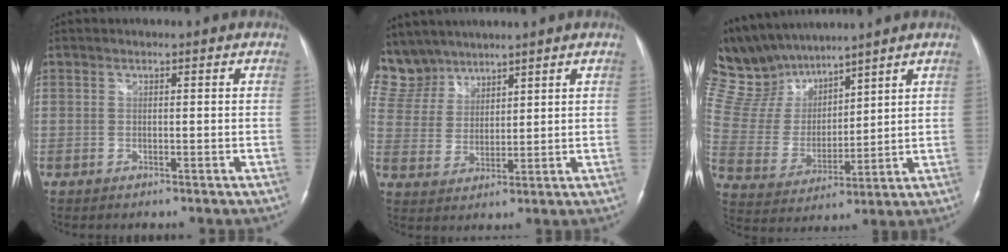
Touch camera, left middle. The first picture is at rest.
{"total": 9.8, "force": [8.6, 4.8, 0.5], "torque": [-0.026, 0.017, 0.188]}
{"total": 12.7, "force": [11.5, 3.9, 3.7], "torque": [-0.099, 0.023, 0.236]}